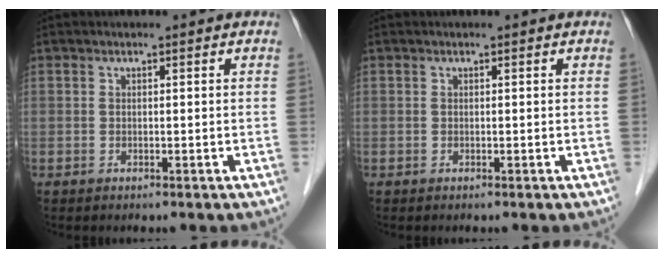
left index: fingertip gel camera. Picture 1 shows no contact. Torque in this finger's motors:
{"motor_torque": [-0.01, 0.00, 0.00, 0.00]}